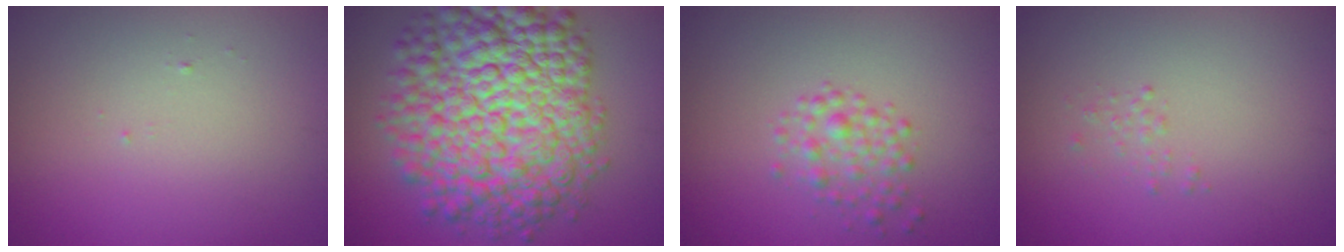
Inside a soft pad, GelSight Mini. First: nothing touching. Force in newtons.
{"total": 14.1, "press": 14.1, "slide": 0.3}
{"total": 2.1, "press": 2.1, "slide": 0.1}
{"total": 0.6, "press": 0.6, "slide": 0.1}